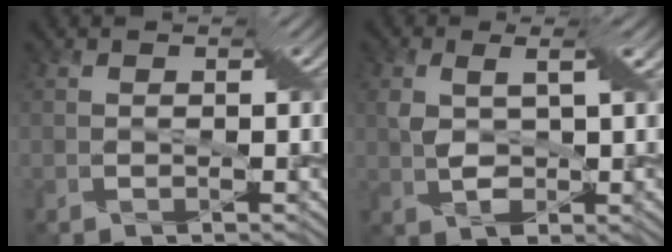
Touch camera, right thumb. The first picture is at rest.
{"total": 4.1, "force": [0.5, 1.7, 3.8], "torque": [-0.073, 0.001, 0.011]}